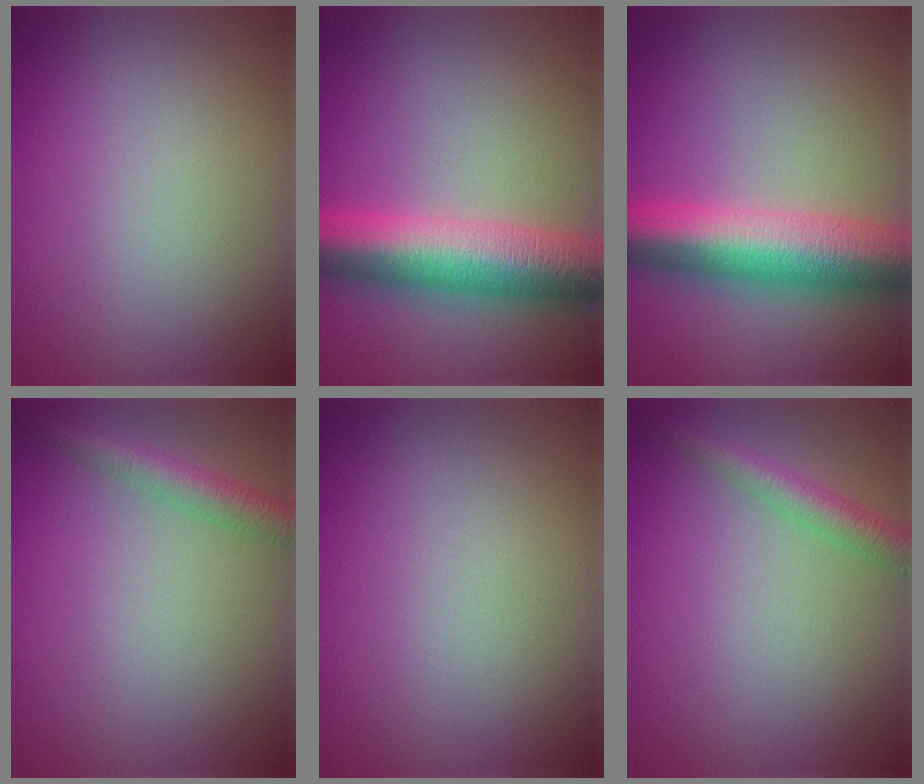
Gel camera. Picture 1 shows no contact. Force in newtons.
{"total": 9.8, "press": 9.8, "slide": 0.0}
{"total": 9.9, "press": 9.9, "slide": 0.2}
{"total": 3.2, "press": 3.2, "slide": 0.1}
{"total": 0.0}
{"total": 2.9, "press": 2.9, "slide": 0.0}